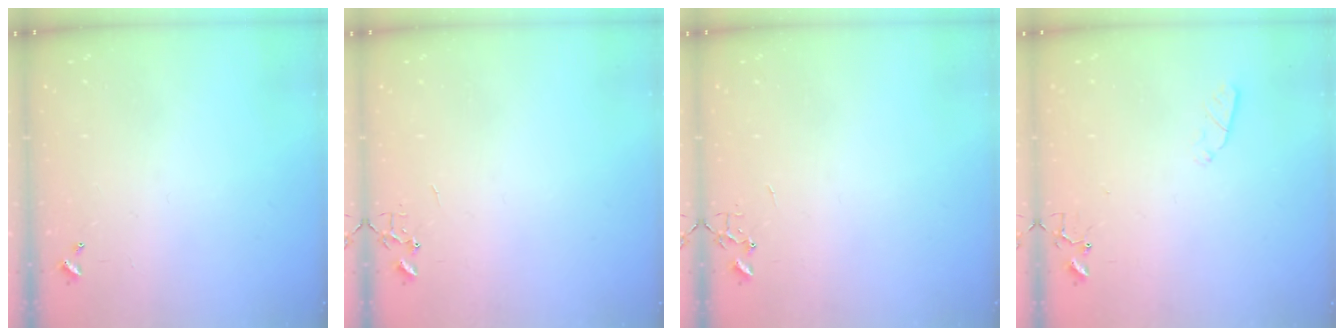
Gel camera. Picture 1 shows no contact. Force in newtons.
{"total": 0.0}
{"total": 0.0}
{"total": 2.9, "press": 2.8, "slide": 0.5}